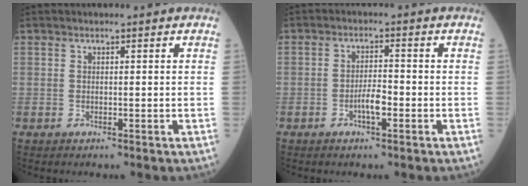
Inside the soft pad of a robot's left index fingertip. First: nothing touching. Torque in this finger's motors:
{"motor_torque": [0.58, 0.31, 0.08, 0.02]}